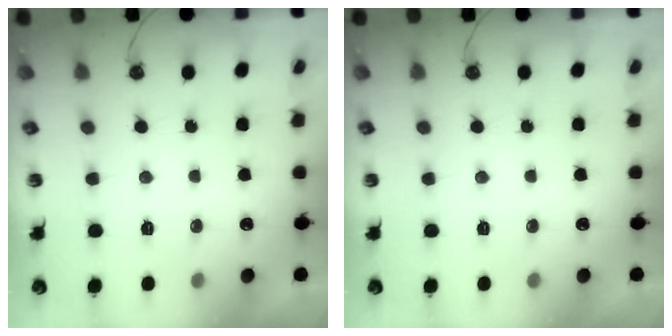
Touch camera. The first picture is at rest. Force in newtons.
{"total": 0.0}